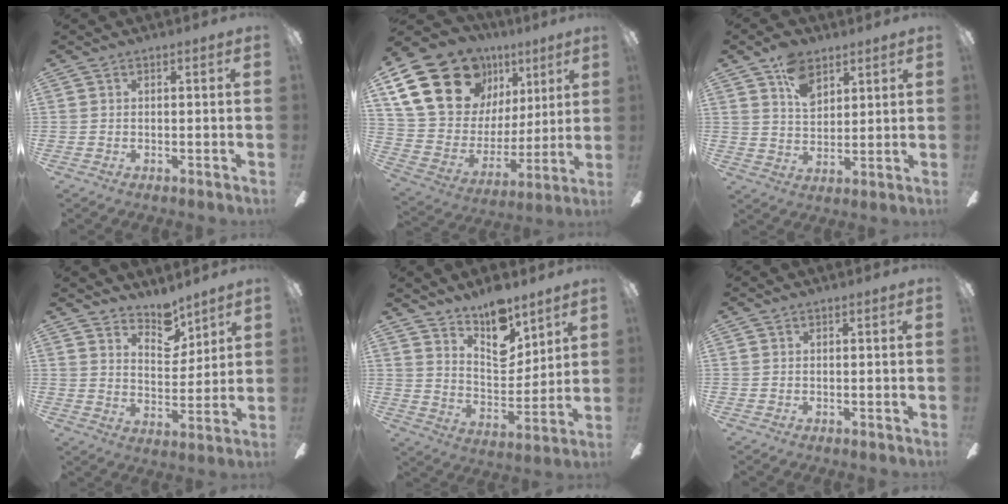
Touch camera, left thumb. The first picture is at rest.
{"total": 25.7, "force": [13.8, 17.0, 13.4], "torque": [-0.244, -0.065, 0.269]}
{"total": 8.9, "force": [5.4, 5.5, 4.4], "torque": [-0.071, -0.014, 0.100]}
{"total": 7.8, "force": [6.6, 3.4, 2.5], "torque": [-0.032, -0.043, 0.119]}
{"total": 12.8, "force": [10.1, 5.5, 5.6], "torque": [-0.078, -0.070, 0.183]}
{"total": 0.0}